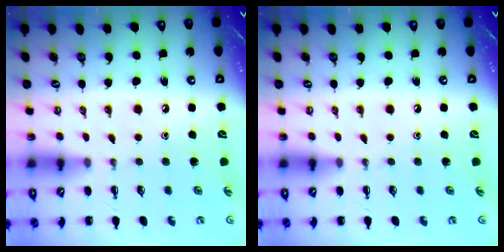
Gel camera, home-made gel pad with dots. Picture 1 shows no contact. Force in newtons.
{"total": 0.0}